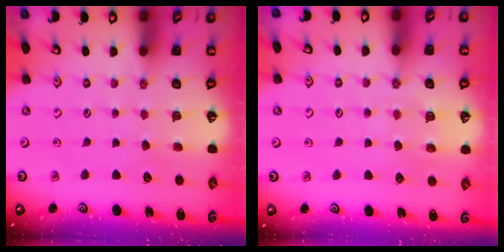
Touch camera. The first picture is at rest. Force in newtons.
{"total": 4.8, "press": 4.8, "slide": 0.5}